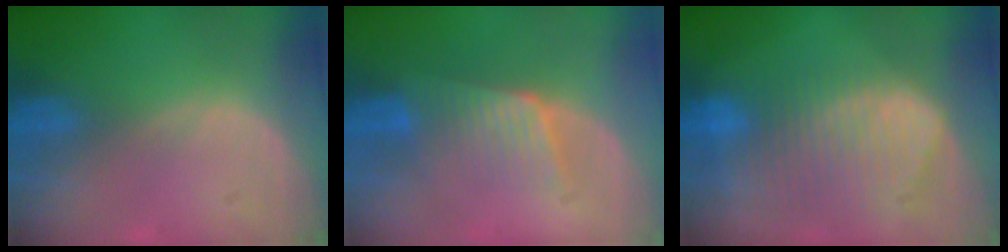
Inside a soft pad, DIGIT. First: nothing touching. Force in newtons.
{"total": 5.7, "press": 5.4, "slide": 1.9}
{"total": 10.5, "press": 9.0, "slide": 5.5}